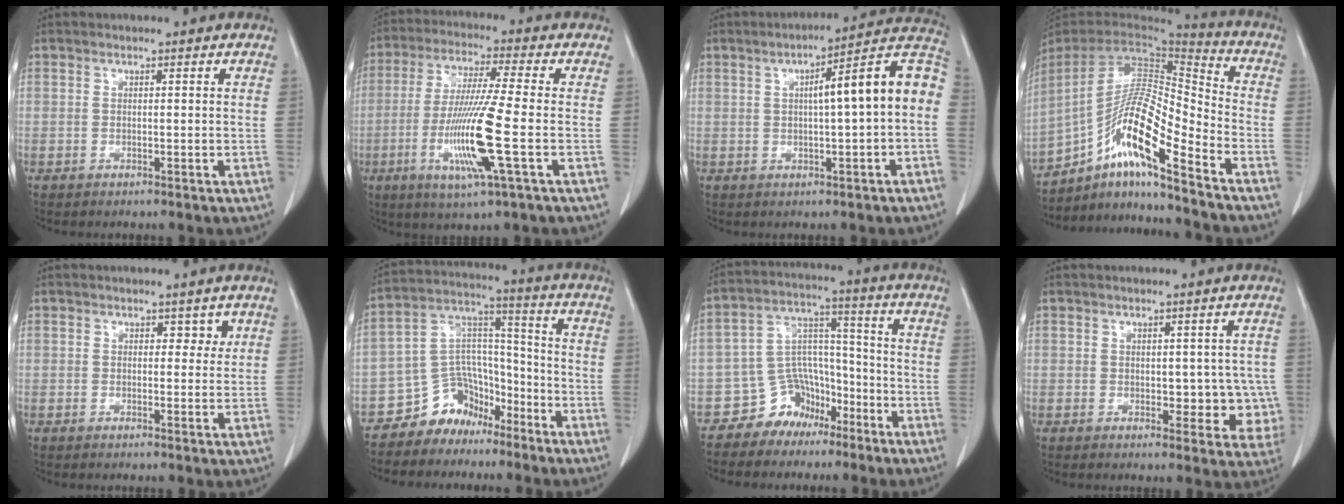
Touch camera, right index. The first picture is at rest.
{"total": 13.7, "force": [-3.7, -0.5, 13.2], "torque": [-0.271, -0.023, -0.074]}
{"total": 12.3, "force": [0.8, 0.9, 12.3], "torque": [-0.167, 0.039, 0.005]}
{"total": 15.9, "force": [-10.0, 1.5, 12.2], "torque": [-0.228, 0.009, -0.175]}
{"total": 2.0, "force": [1.0, 1.4, 1.0], "torque": [-0.001, -0.003, 0.010]}
{"total": 10.1, "force": [-7.3, 6.7, 1.9], "torque": [-0.038, 0.069, -0.125]}
{"total": 9.1, "force": [-6.1, 6.4, 2.1], "torque": [-0.042, 0.050, -0.100]}
{"total": 6.5, "force": [0.0, 3.7, 5.3], "torque": [-0.034, 0.005, 0.005]}